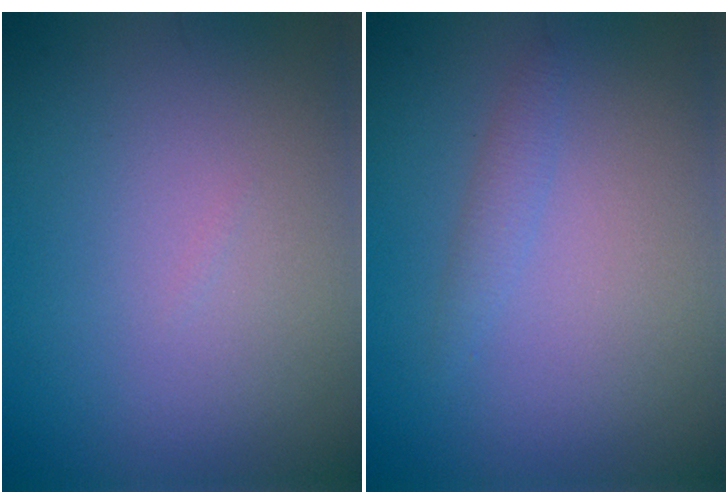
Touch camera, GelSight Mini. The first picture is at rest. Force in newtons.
{"total": 1.2, "press": 1.2, "slide": 0.0}